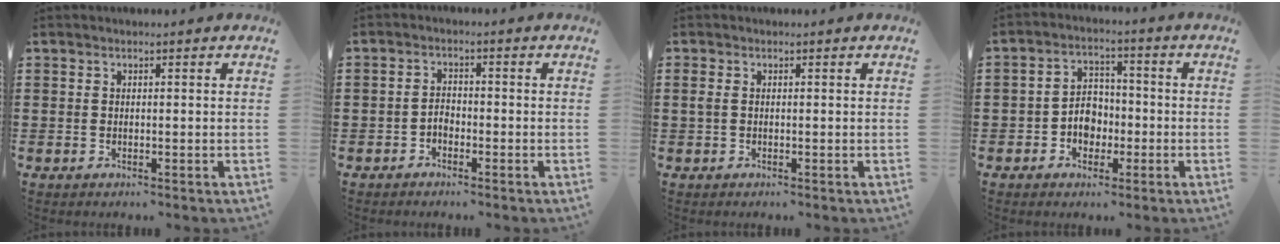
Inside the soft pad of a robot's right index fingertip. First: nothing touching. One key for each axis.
{"total": 1.8, "fx": -1.2, "fy": 1.1, "fz": 0.7, "tx": -0.017, "ty": 0.002, "tz": -0.025}
{"total": 1.2, "fx": 0.1, "fy": 0.7, "fz": 1.0, "tx": -0.029, "ty": 0.002, "tz": -0.002}
{"total": 4.5, "fx": -1.6, "fy": 3.7, "fz": 2.0, "tx": -0.038, "ty": 0.004, "tz": -0.034}